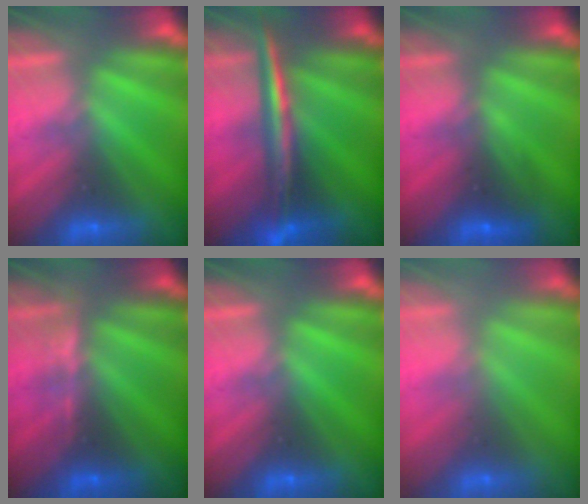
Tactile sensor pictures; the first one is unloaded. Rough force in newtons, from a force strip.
{"total": 2.9}
{"total": 2.6}
{"total": 2.8}
{"total": 0.0}
{"total": 2.9}